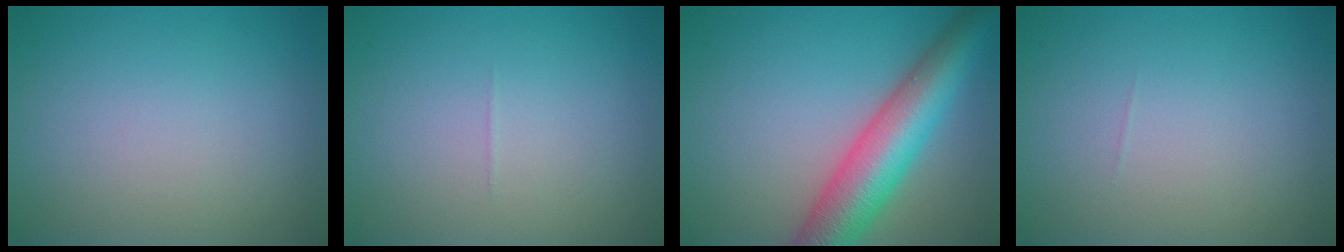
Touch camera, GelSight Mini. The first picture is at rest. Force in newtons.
{"total": 0.0}
{"total": 8.5, "press": 8.5, "slide": 0.2}
{"total": 0.0}